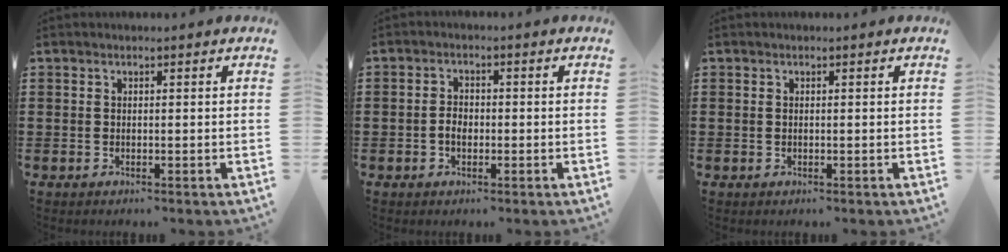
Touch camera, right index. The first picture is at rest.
{"total": 2.1, "force": [-0.7, 1.4, 1.4], "torque": [-0.036, 0.000, -0.016]}
{"total": 0.0}